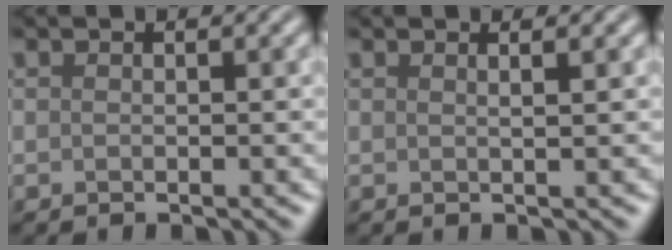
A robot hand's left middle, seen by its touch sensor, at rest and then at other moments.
{"total": 1.8, "force": [0.9, 0.8, 1.3], "torque": [0.000, 0.006, -0.008]}